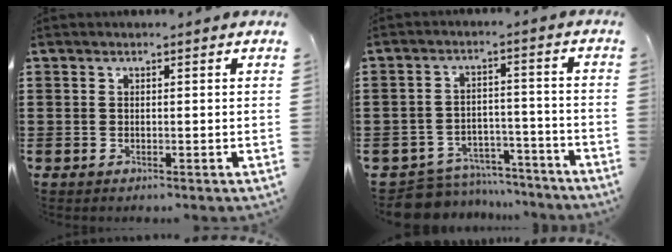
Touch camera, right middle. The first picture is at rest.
{"total": 7.1, "force": [-6.9, 1.4, 0.6], "torque": [-0.012, 0.021, -0.136]}